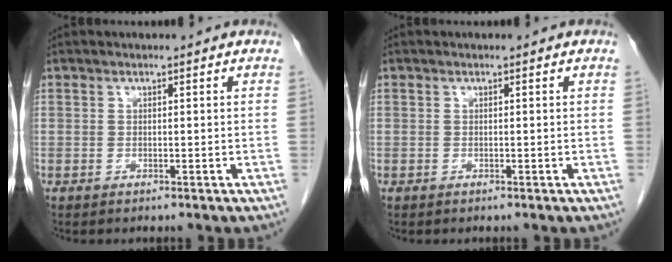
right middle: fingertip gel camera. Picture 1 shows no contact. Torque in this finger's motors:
{"motor_torque": [1.06, -1.08, 0.30, 0.08]}